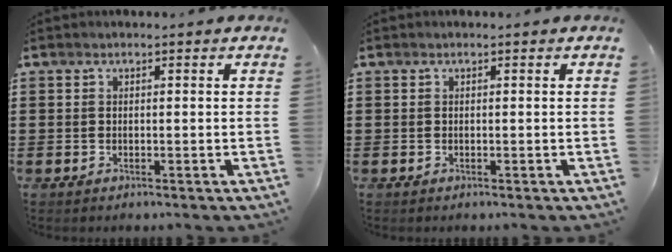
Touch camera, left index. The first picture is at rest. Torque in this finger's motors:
{"motor_torque": [0.00, 0.00, 0.00, 0.00]}